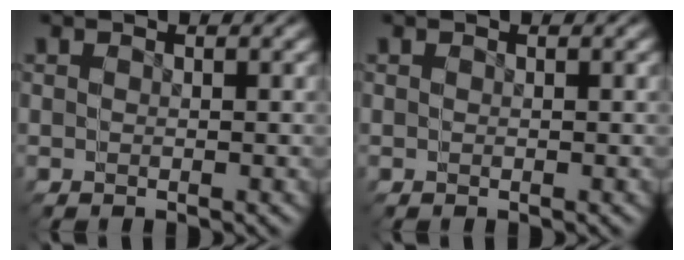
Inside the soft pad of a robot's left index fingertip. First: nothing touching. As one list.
[{"total": 0.0}]